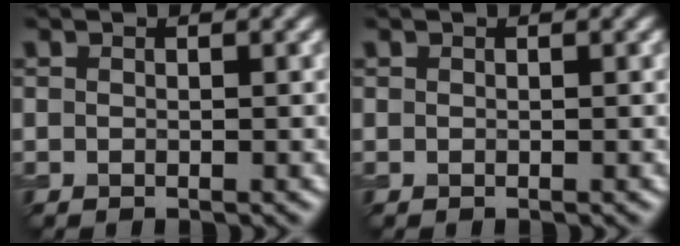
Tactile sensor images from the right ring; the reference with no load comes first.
{"total": 0.0}